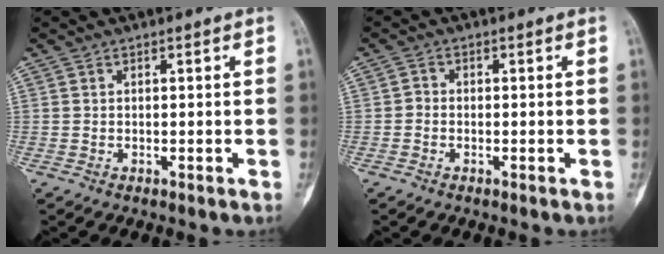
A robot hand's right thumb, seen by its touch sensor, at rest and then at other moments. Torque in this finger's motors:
{"motor_torque": [0.09, 0.08, 0.13, -0.23, 0.05]}